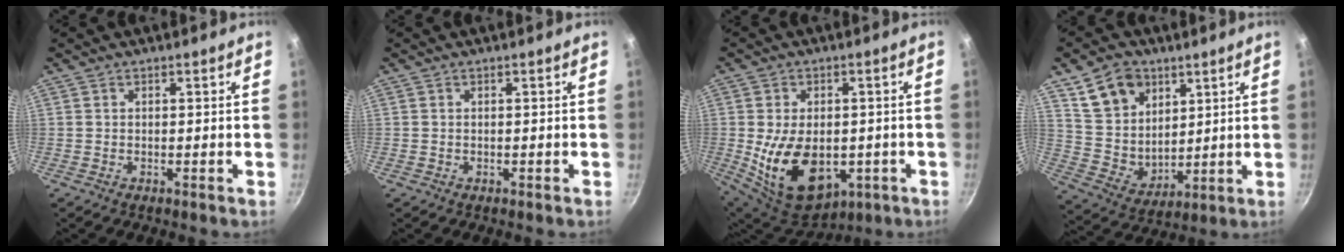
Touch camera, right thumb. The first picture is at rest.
{"total": 0.0}
{"total": 17.0, "force": [-2.7, 11.2, 12.5], "torque": [-0.195, -0.007, -0.019]}
{"total": 13.5, "force": [7.0, 10.0, 5.9], "torque": [-0.069, -0.032, 0.145]}